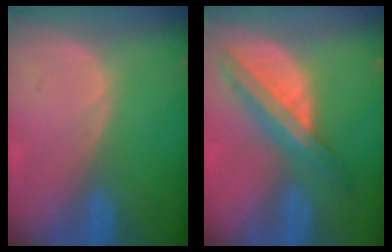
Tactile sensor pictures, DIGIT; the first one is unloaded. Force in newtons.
{"total": 8.2, "press": 7.0, "slide": 4.3}